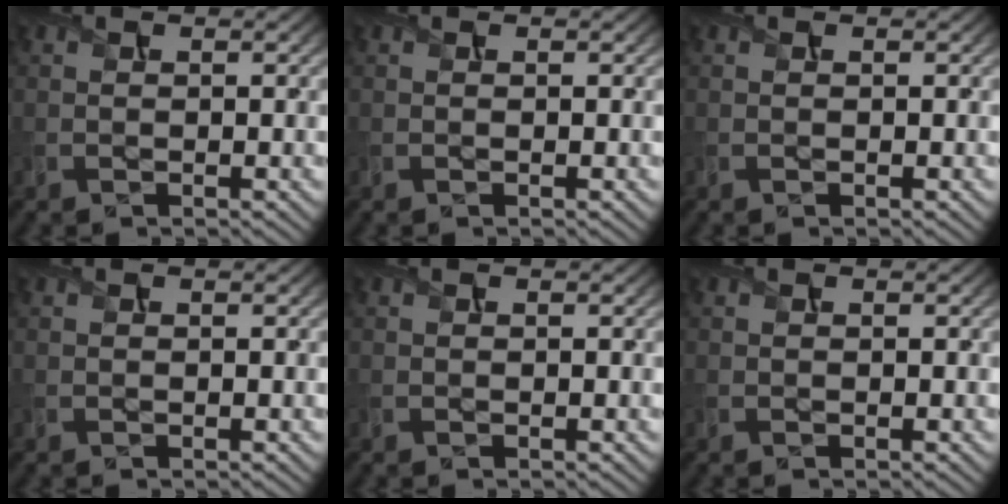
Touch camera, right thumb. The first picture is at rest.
{"total": 0.0}
{"total": 0.0}
{"total": 0.0}
{"total": 0.0}
{"total": 0.0}